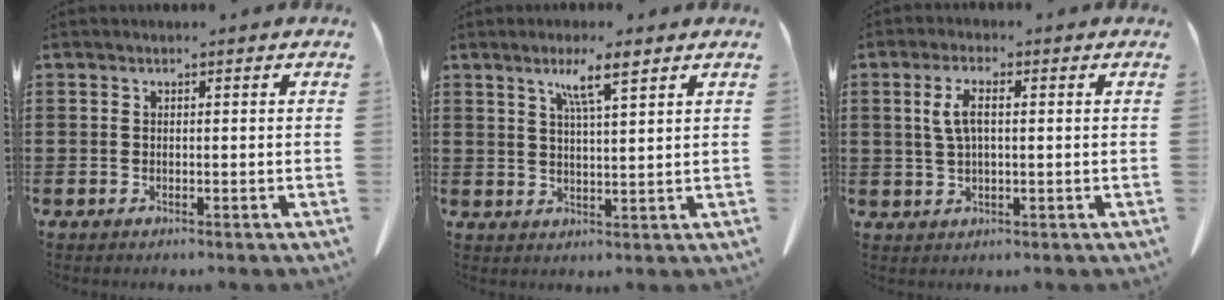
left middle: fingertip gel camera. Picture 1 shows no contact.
{"total": 5.5, "force": [3.6, 0.3, 4.1], "torque": [-0.082, -0.001, 0.059]}
{"total": 4.5, "force": [0.9, 1.7, 4.1], "torque": [-0.091, 0.007, 0.010]}